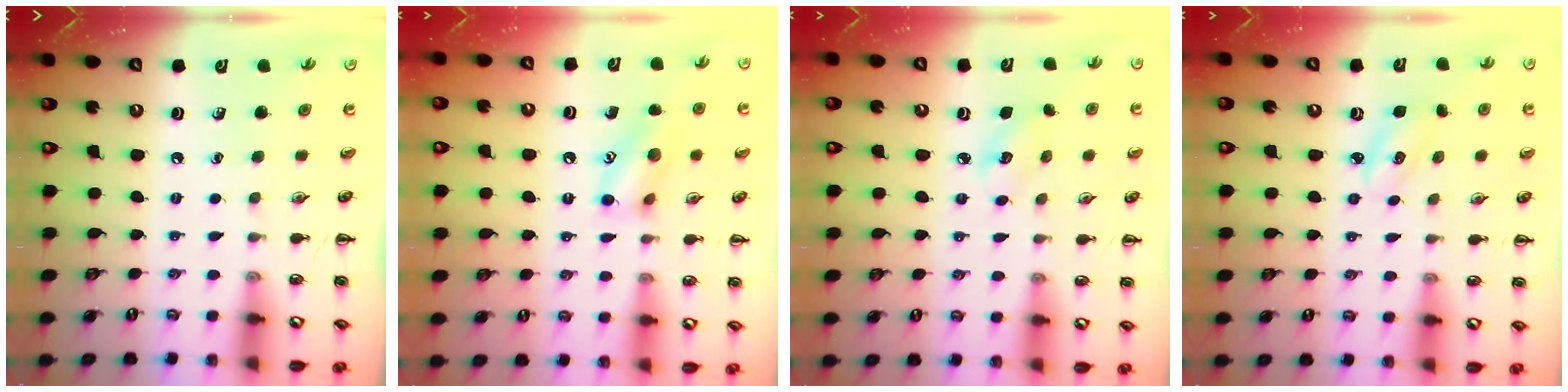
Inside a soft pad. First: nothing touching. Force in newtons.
{"total": 11.0, "press": 10.9, "slide": 1.1}
{"total": 4.5, "press": 4.4, "slide": 1.0}
{"total": 4.0, "press": 3.8, "slide": 1.1}